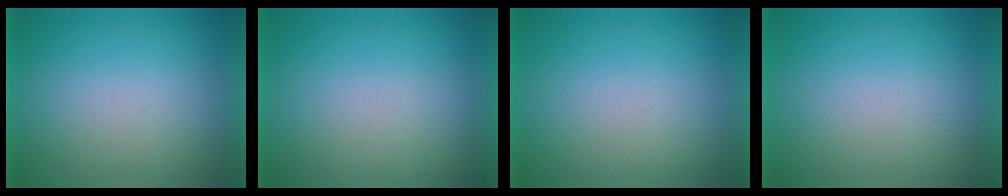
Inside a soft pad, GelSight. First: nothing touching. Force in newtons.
{"total": 1.3}
{"total": 1.1}
{"total": 0.0}